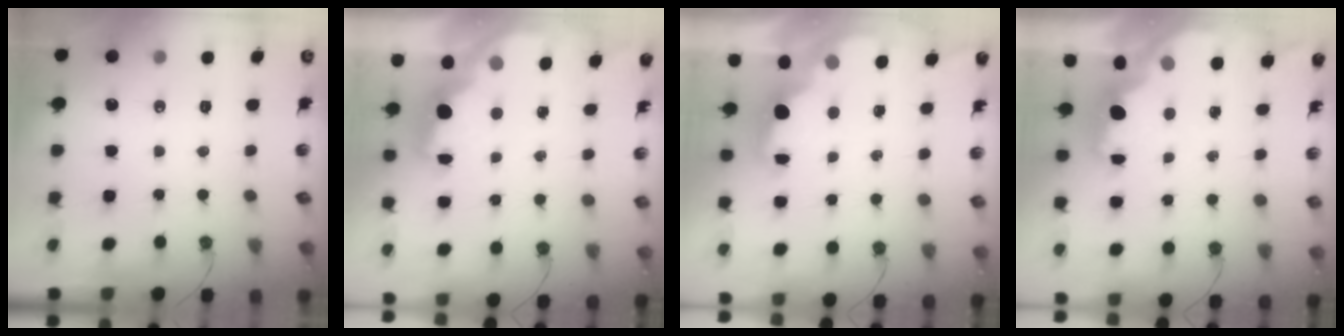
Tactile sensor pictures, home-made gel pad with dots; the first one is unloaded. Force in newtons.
{"total": 2.5, "press": 2.4, "slide": 0.7}
{"total": 2.2, "press": 2.1, "slide": 0.8}
{"total": 2.2, "press": 2.0, "slide": 0.7}